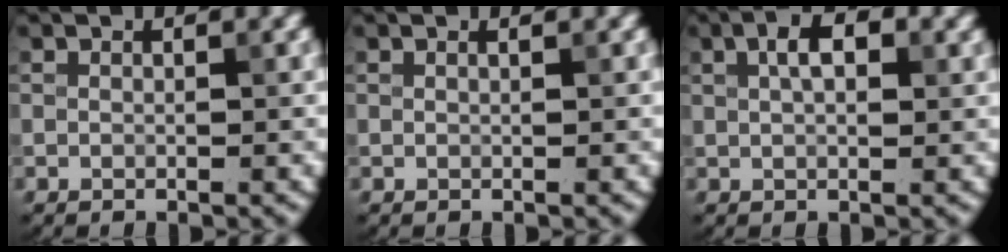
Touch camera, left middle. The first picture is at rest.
{"total": 0.7, "force": [0.5, 0.2, 0.5], "torque": [-0.005, -0.002, -0.001]}
{"total": 3.4, "force": [1.2, 1.6, 2.7], "torque": [-0.049, 0.008, 0.019]}